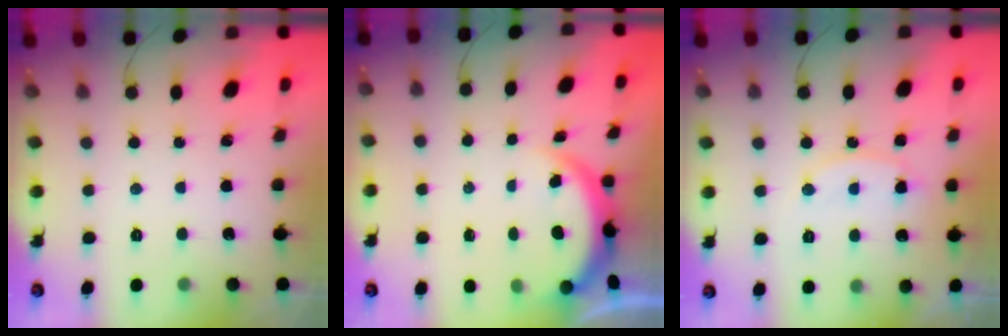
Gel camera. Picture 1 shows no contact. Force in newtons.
{"total": 3.9, "press": 3.6, "slide": 1.5}
{"total": 11.0, "press": 11.0, "slide": 0.8}